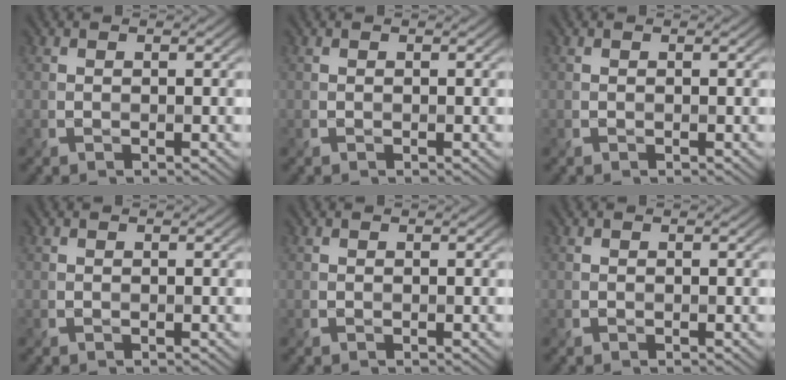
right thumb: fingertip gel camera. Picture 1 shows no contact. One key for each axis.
{"total": 0.0}
{"total": 0.0}
{"total": 0.0}
{"total": 0.0}
{"total": 0.0}